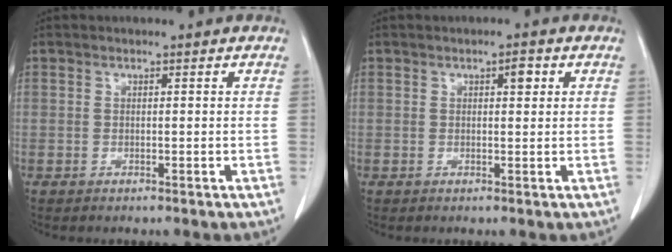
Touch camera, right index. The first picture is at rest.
{"total": 1.7, "force": [0.7, 0.6, 1.4], "torque": [-0.019, 0.001, 0.009]}